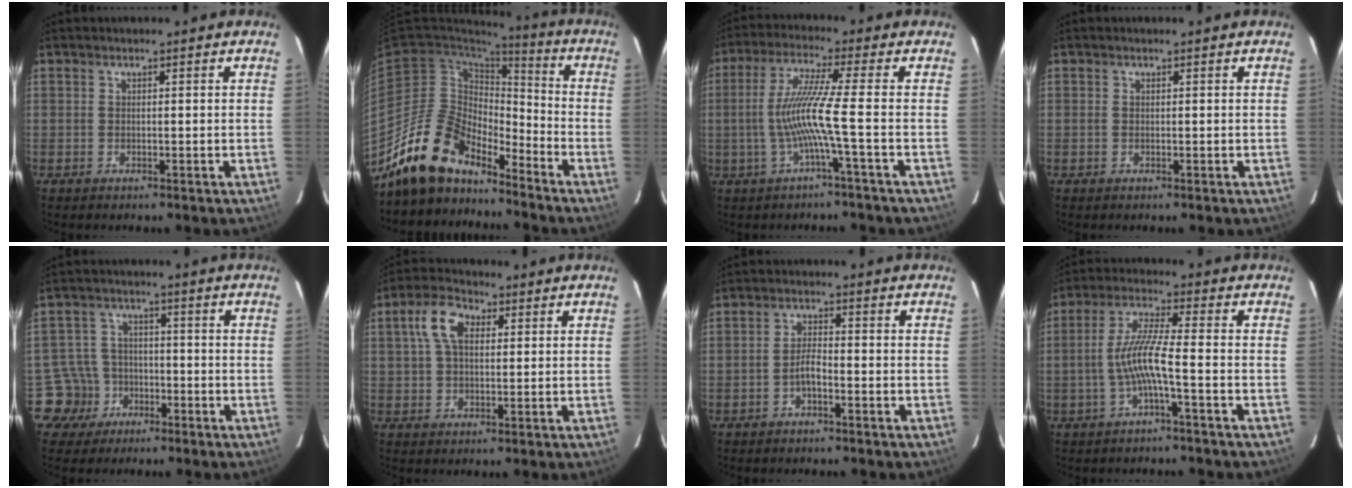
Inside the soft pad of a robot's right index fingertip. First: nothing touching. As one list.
[{"total": 15.6, "force": [-13.0, 6.2, 5.8], "torque": [-0.122, 0.010, -0.238]}, {"total": 8.9, "force": [-2.2, -1.8, 8.5], "torque": [-0.170, -0.003, -0.037]}, {"total": 0.0}, {"total": 6.4, "force": [-3.3, 5.4, -0.4], "torque": [-0.010, 0.027, -0.062]}, {"total": 7.2, "force": [2.1, 4.4, 5.4], "torque": [-0.105, 0.025, 0.038]}, {"total": 2.7, "force": [-1.7, 0.6, 2.0], "torque": [-0.044, 0.007, -0.033]}, {"total": 7.1, "force": [-2.4, -0.3, 6.7], "torque": [-0.148, 0.007, -0.042]}]